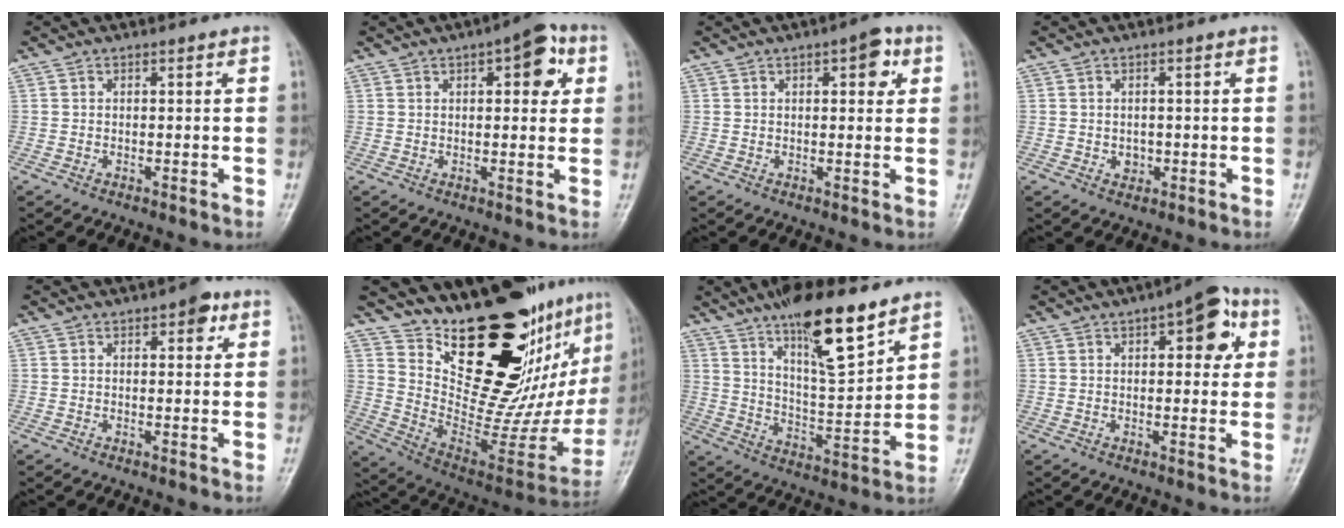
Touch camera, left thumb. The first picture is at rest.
{"total": 8.0, "force": [3.0, 3.6, 6.5], "torque": [-0.051, 0.000, 0.028]}
{"total": 5.2, "force": [2.1, 2.3, 4.1], "torque": [-0.035, -0.001, 0.021]}
{"total": 1.9, "force": [-0.3, 1.6, 0.9], "torque": [-0.004, 0.002, 0.000]}
{"total": 4.0, "force": [2.0, 1.9, 2.9], "torque": [-0.020, -0.002, 0.020]}
{"total": 28.1, "force": [17.2, 11.2, 19.2], "torque": [-0.227, -0.115, 0.291]}
{"total": 16.6, "force": [10.8, 4.5, 11.7], "torque": [-0.173, -0.059, 0.192]}
{"total": 10.2, "force": [3.8, 4.6, 8.2], "torque": [-0.069, 0.002, 0.040]}